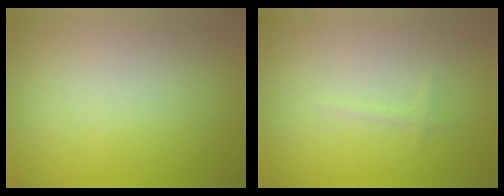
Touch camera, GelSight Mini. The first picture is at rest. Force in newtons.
{"total": 0.7, "press": 0.7, "slide": 0.1}